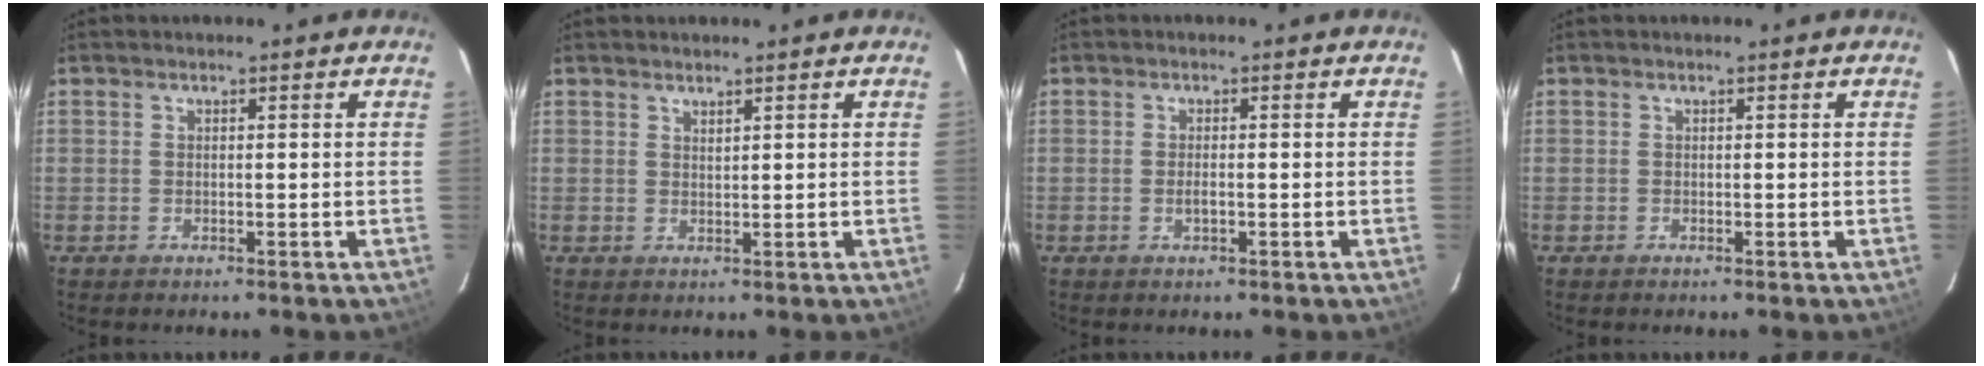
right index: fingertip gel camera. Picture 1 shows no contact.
{"total": 1.0, "force": [0.9, 0.1, 0.2], "torque": [-0.004, 0.000, 0.018]}
{"total": 1.4, "force": [-0.5, 0.5, 1.3], "torque": [-0.025, -0.002, -0.009]}
{"total": 0.0}